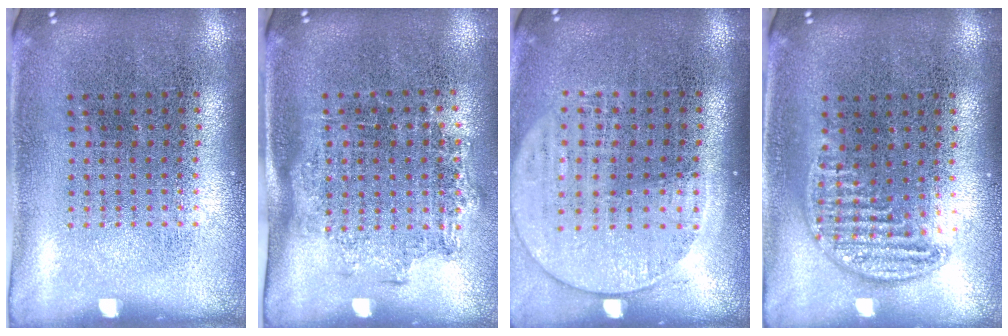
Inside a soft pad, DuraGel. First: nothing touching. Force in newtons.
{"total": 1.3, "press": 1.0, "slide": 0.8}
{"total": 1.6, "press": 1.5, "slide": 0.7}
{"total": 1.0, "press": 0.9, "slide": 0.1}